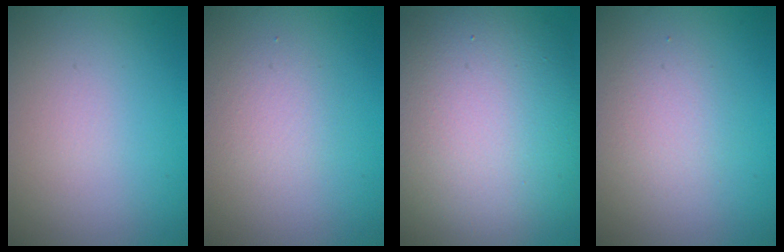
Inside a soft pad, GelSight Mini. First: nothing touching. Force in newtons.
{"total": 1.9, "press": 1.8, "slide": 0.2}
{"total": 15.4, "press": 15.4, "slide": 0.5}
{"total": 2.2, "press": 2.1, "slide": 0.2}